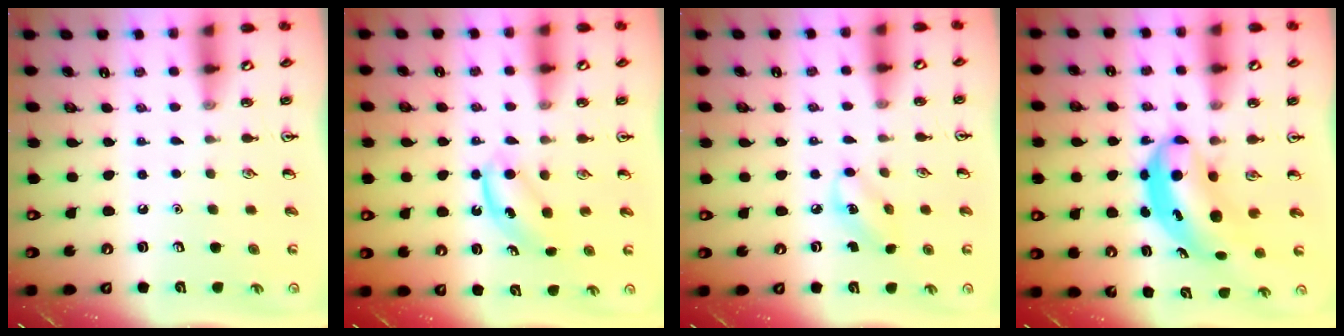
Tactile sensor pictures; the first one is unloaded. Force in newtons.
{"total": 5.0, "press": 4.9, "slide": 1.1}
{"total": 4.5, "press": 4.4, "slide": 0.8}
{"total": 6.3, "press": 6.0, "slide": 1.8}